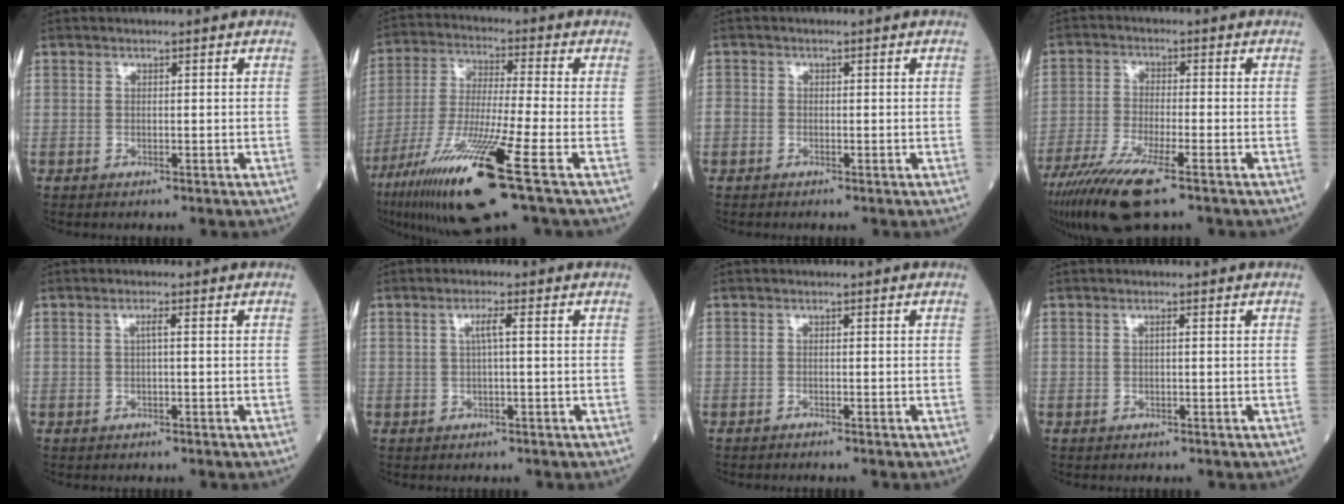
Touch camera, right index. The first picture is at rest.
{"total": 17.5, "force": [-8.9, 0.0, 15.1], "torque": [-0.299, -0.051, -0.165]}
{"total": 1.8, "force": [-0.5, 1.6, 0.6], "torque": [-0.013, 0.006, -0.013]}
{"total": 11.7, "force": [-7.7, 1.6, 8.6], "torque": [-0.162, -0.032, -0.135]}
{"total": 1.1, "force": [0.1, 0.0, 1.1], "torque": [-0.021, 0.002, 0.001]}
{"total": 2.1, "force": [0.3, -0.1, 2.0], "torque": [-0.039, 0.003, 0.005]}
{"total": 1.2, "force": [-1.1, -0.1, 0.4], "torque": [-0.006, 0.002, -0.015]}
{"total": 0.5, "force": [0.1, 0.0, 0.5], "torque": [-0.012, 0.001, 0.001]}